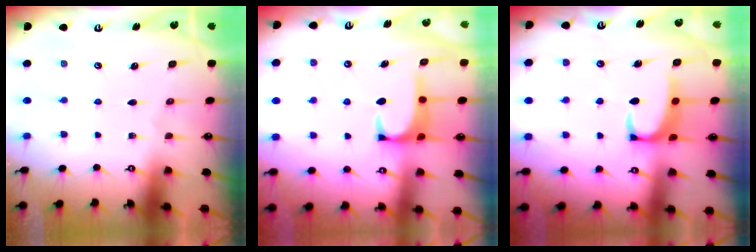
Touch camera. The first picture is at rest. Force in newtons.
{"total": 1.3, "press": 1.2, "slide": 0.5}
{"total": 2.6, "press": 2.5, "slide": 0.8}